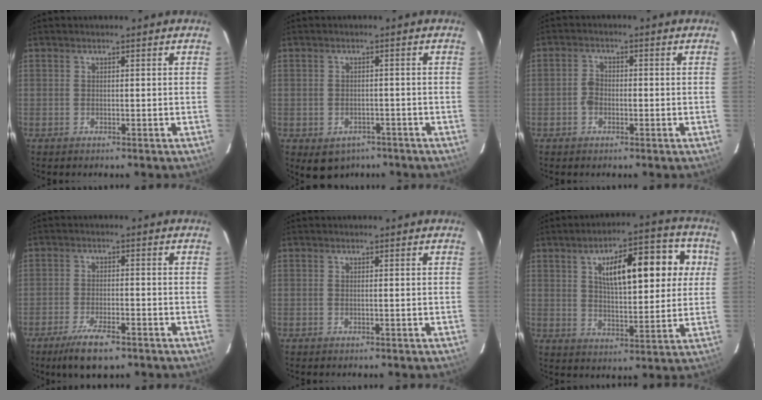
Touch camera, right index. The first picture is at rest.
{"total": 4.7, "force": [-2.9, 3.5, 1.3], "torque": [-0.018, 0.007, -0.032]}
{"total": 2.5, "force": [-0.8, 1.7, 1.6], "torque": [-0.031, 0.008, -0.019]}
{"total": 6.9, "force": [-4.7, 1.7, 4.7], "torque": [-0.089, -0.010, -0.079]}
{"total": 0.0}
{"total": 15.0, "force": [4.3, 5.2, 13.4], "torque": [-0.186, 0.034, 0.064]}